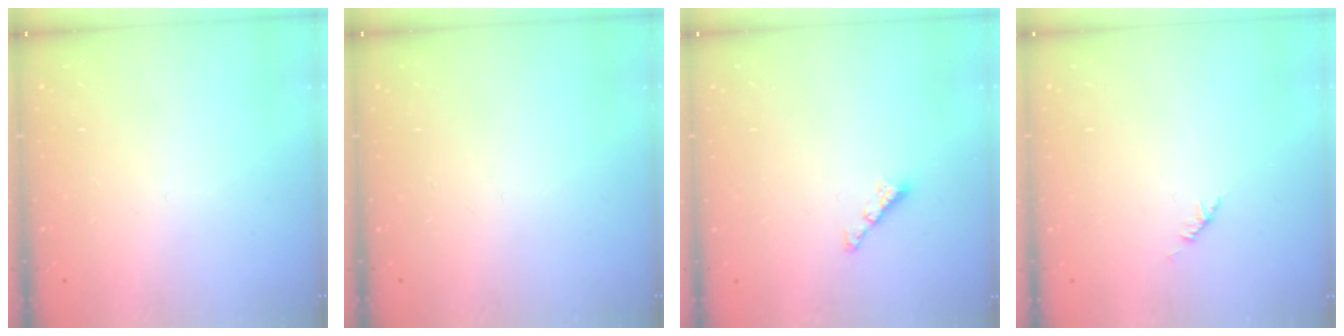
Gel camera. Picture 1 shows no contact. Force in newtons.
{"total": 0.0}
{"total": 3.4, "press": 3.3, "slide": 0.6}
{"total": 1.9, "press": 1.8, "slide": 0.6}